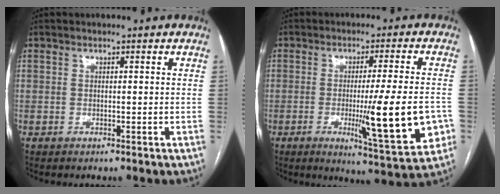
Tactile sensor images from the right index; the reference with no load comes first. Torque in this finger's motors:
{"motor_torque": [0.55, 0.42, 0.27, 0.14]}